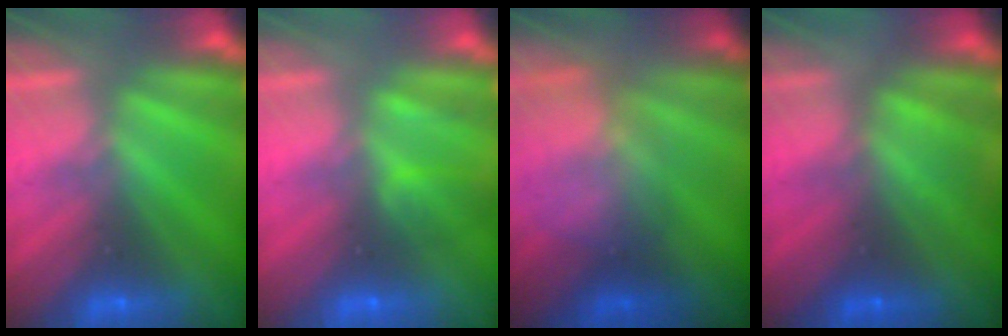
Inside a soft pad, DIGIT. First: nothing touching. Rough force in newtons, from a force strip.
{"total": 2.1}
{"total": 7.6}
{"total": 1.4}